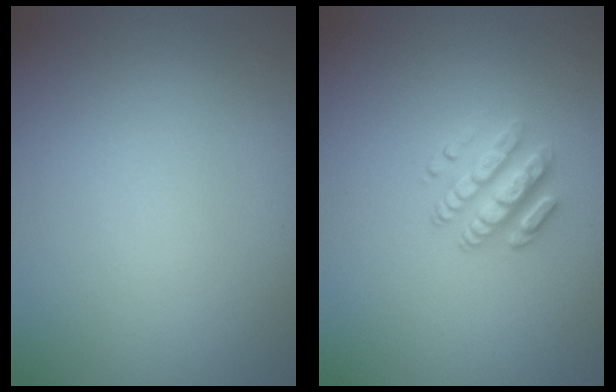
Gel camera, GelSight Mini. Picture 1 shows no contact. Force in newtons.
{"total": 2.9, "press": 2.5, "slide": 1.4}